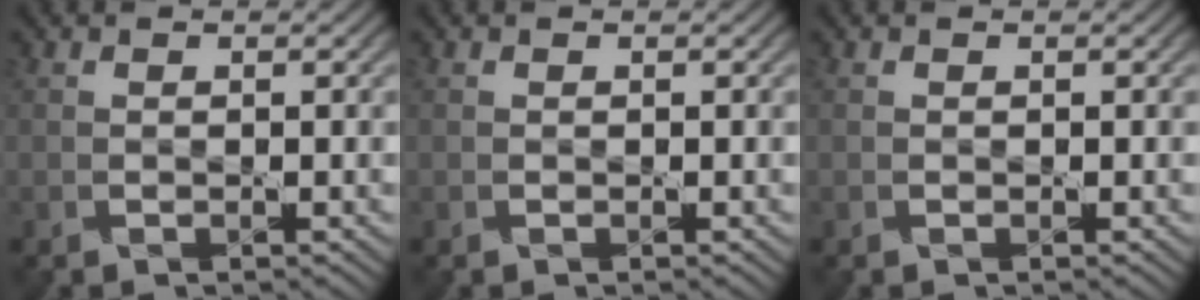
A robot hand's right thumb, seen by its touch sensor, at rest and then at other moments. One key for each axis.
{"total": 0.0}
{"total": 0.0}